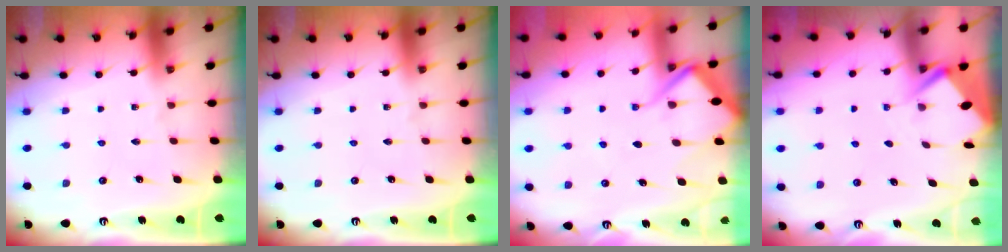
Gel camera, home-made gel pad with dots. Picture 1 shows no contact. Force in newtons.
{"total": 0.0}
{"total": 8.3, "press": 8.2, "slide": 1.0}
{"total": 2.8, "press": 2.8, "slide": 0.4}